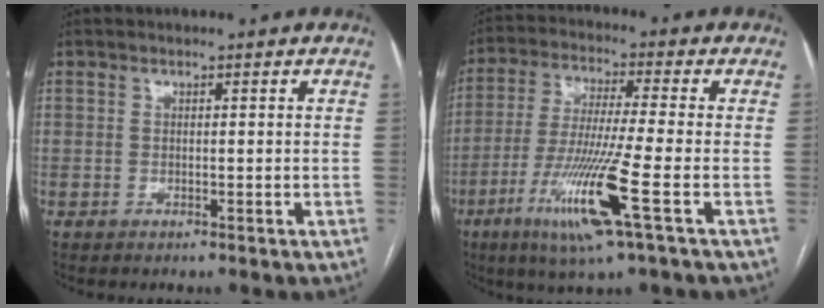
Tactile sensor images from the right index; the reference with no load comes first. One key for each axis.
{"total": 12.9, "fx": -5.2, "fy": -0.8, "fz": 11.8, "tx": -0.241, "ty": -0.026, "tz": -0.099}